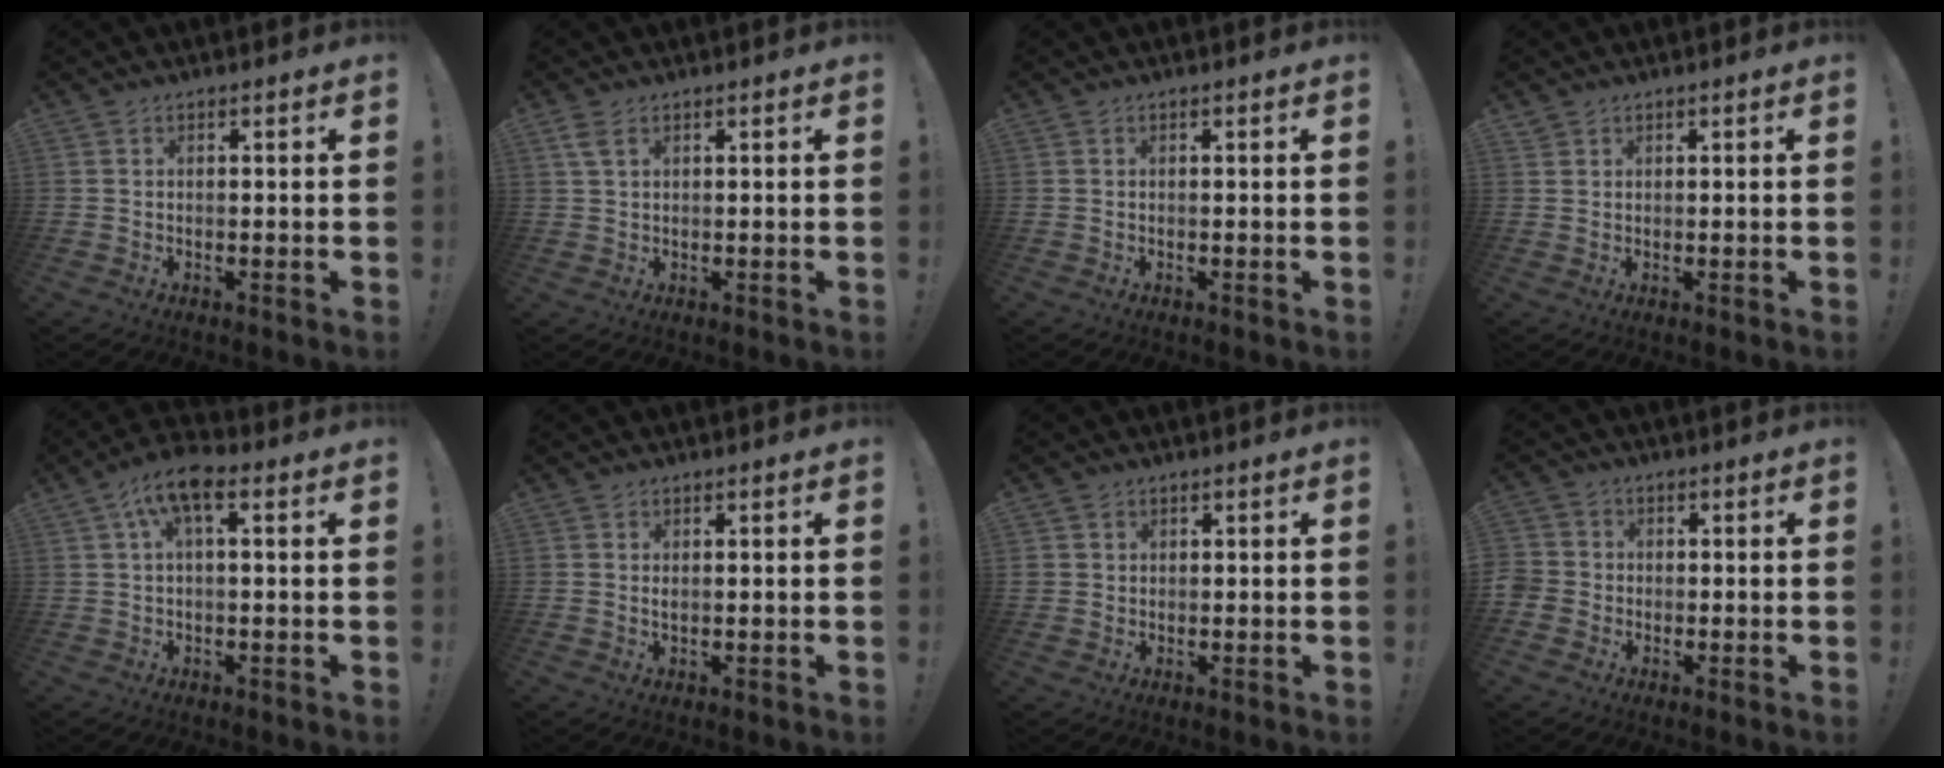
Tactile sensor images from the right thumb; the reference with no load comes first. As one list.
[{"total": 3.3, "force": [1.7, 1.5, 2.4], "torque": [-0.041, -0.002, 0.031]}, {"total": 0.0}, {"total": 1.2, "force": [0.9, 0.6, 0.3], "torque": [0.000, -0.004, 0.018]}, {"total": 7.8, "force": [2.3, 2.8, 6.9], "torque": [-0.119, -0.003, 0.045]}, {"total": 0.7, "force": [0.2, 0.2, 0.6], "torque": [-0.011, 0.002, 0.002]}, {"total": 2.1, "force": [1.0, 1.8, 0.2], "torque": [-0.005, -0.002, 0.020]}, {"total": 4.1, "force": [-1.1, 3.7, 1.3], "torque": [-0.032, 0.006, -0.023]}]